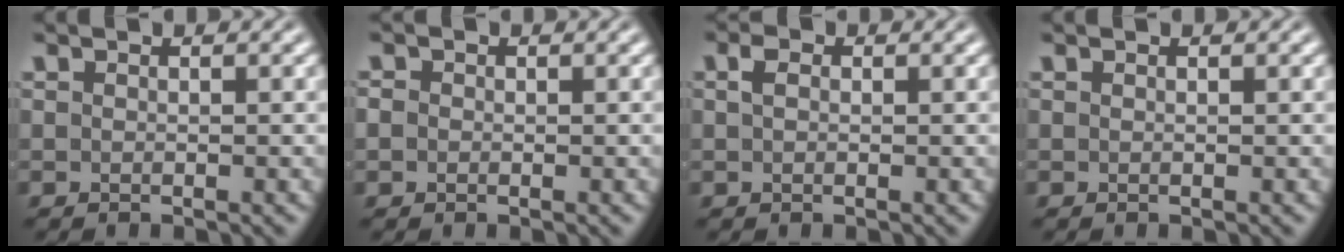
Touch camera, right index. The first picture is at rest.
{"total": 1.2, "force": [-0.2, 1.1, 0.5], "torque": [-0.018, -0.007, -0.003]}
{"total": 0.6, "force": [0.2, 0.0, 0.6], "torque": [-0.011, -0.005, 0.008]}
{"total": 0.0}